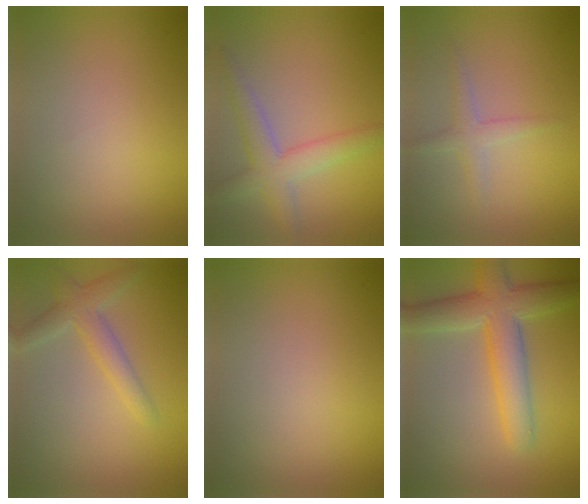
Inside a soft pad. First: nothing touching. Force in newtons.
{"total": 4.1, "press": 4.1, "slide": 0.2}
{"total": 1.9, "press": 1.9, "slide": 0.1}
{"total": 2.9, "press": 2.9, "slide": 0.1}
{"total": 0.0}
{"total": 6.5, "press": 6.5, "slide": 0.2}